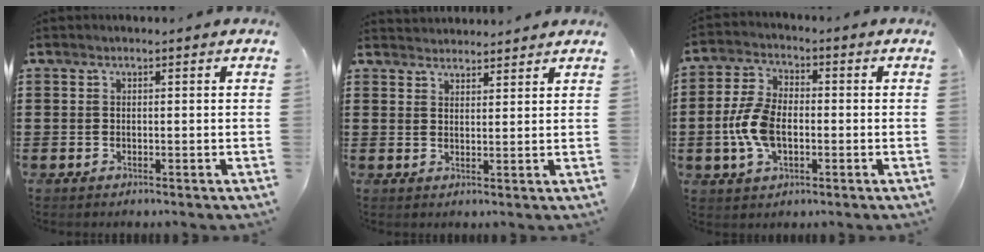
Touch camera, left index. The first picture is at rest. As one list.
[{"total": 2.4, "force": [2.4, 0.0, -0.4], "torque": [0.002, -0.006, 0.047]}, {"total": 8.2, "force": [-1.3, 4.8, 6.5], "torque": [-0.162, -0.002, -0.032]}]